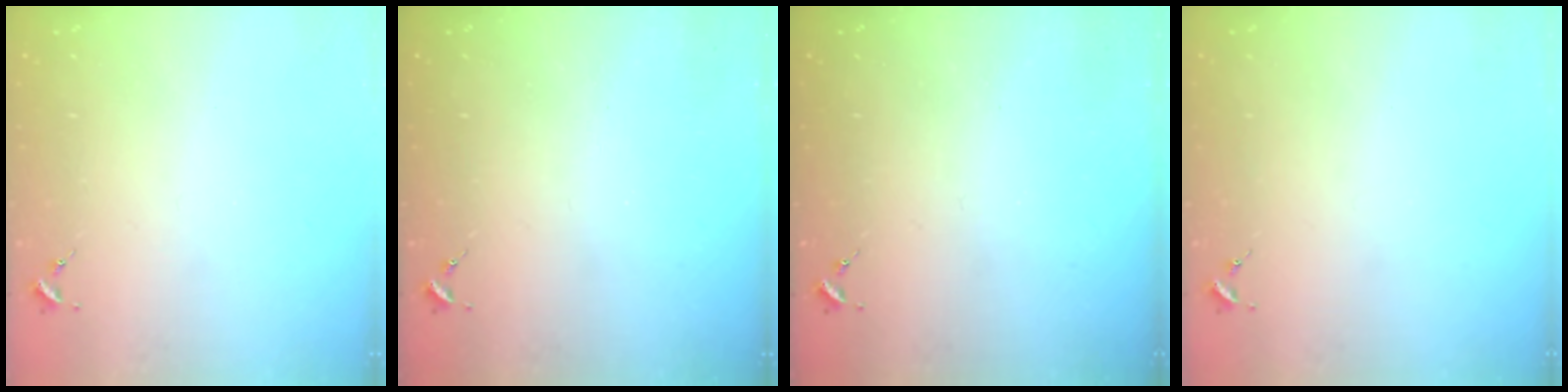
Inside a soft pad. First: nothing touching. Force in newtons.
{"total": 0.0}
{"total": 0.0}
{"total": 0.0}